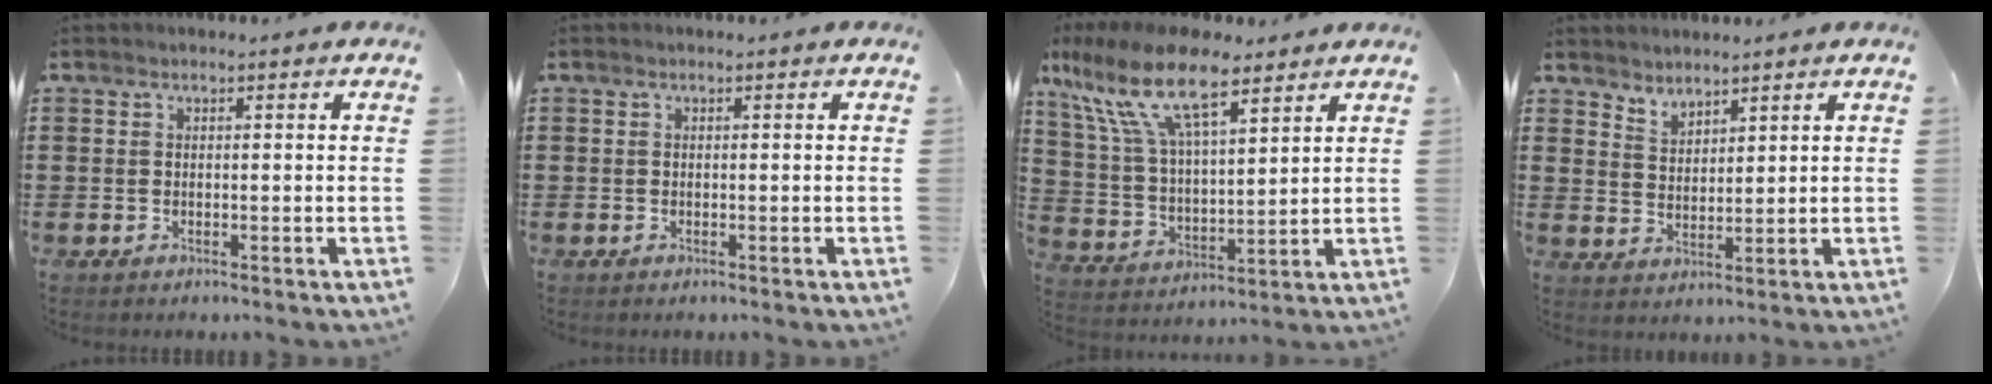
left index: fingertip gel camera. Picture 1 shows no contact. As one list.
[{"total": 0.0}, {"total": 14.5, "force": [9.5, 4.8, 9.8], "torque": [-0.226, -0.022, 0.169]}, {"total": 3.0, "force": [2.9, 0.6, -0.3], "torque": [-0.003, -0.007, 0.057]}]